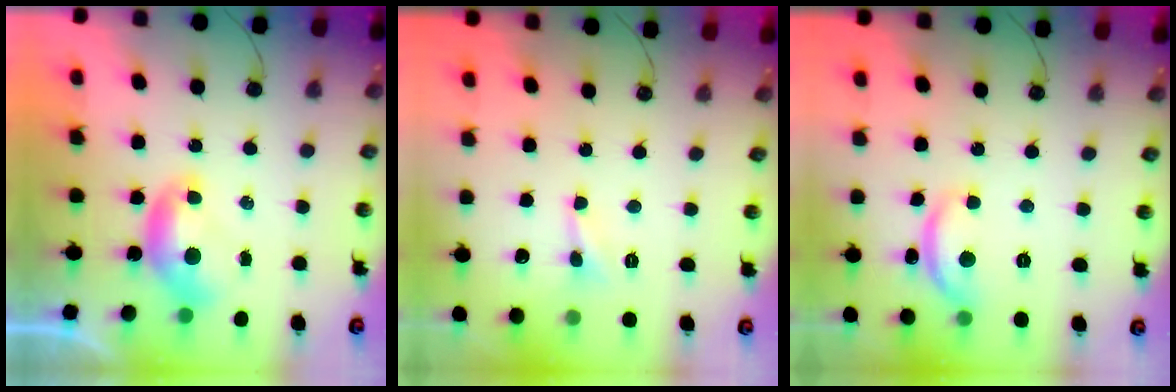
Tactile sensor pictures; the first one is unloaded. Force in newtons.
{"total": 2.1, "press": 2.0, "slide": 0.6}
{"total": 6.1, "press": 6.0, "slide": 0.6}